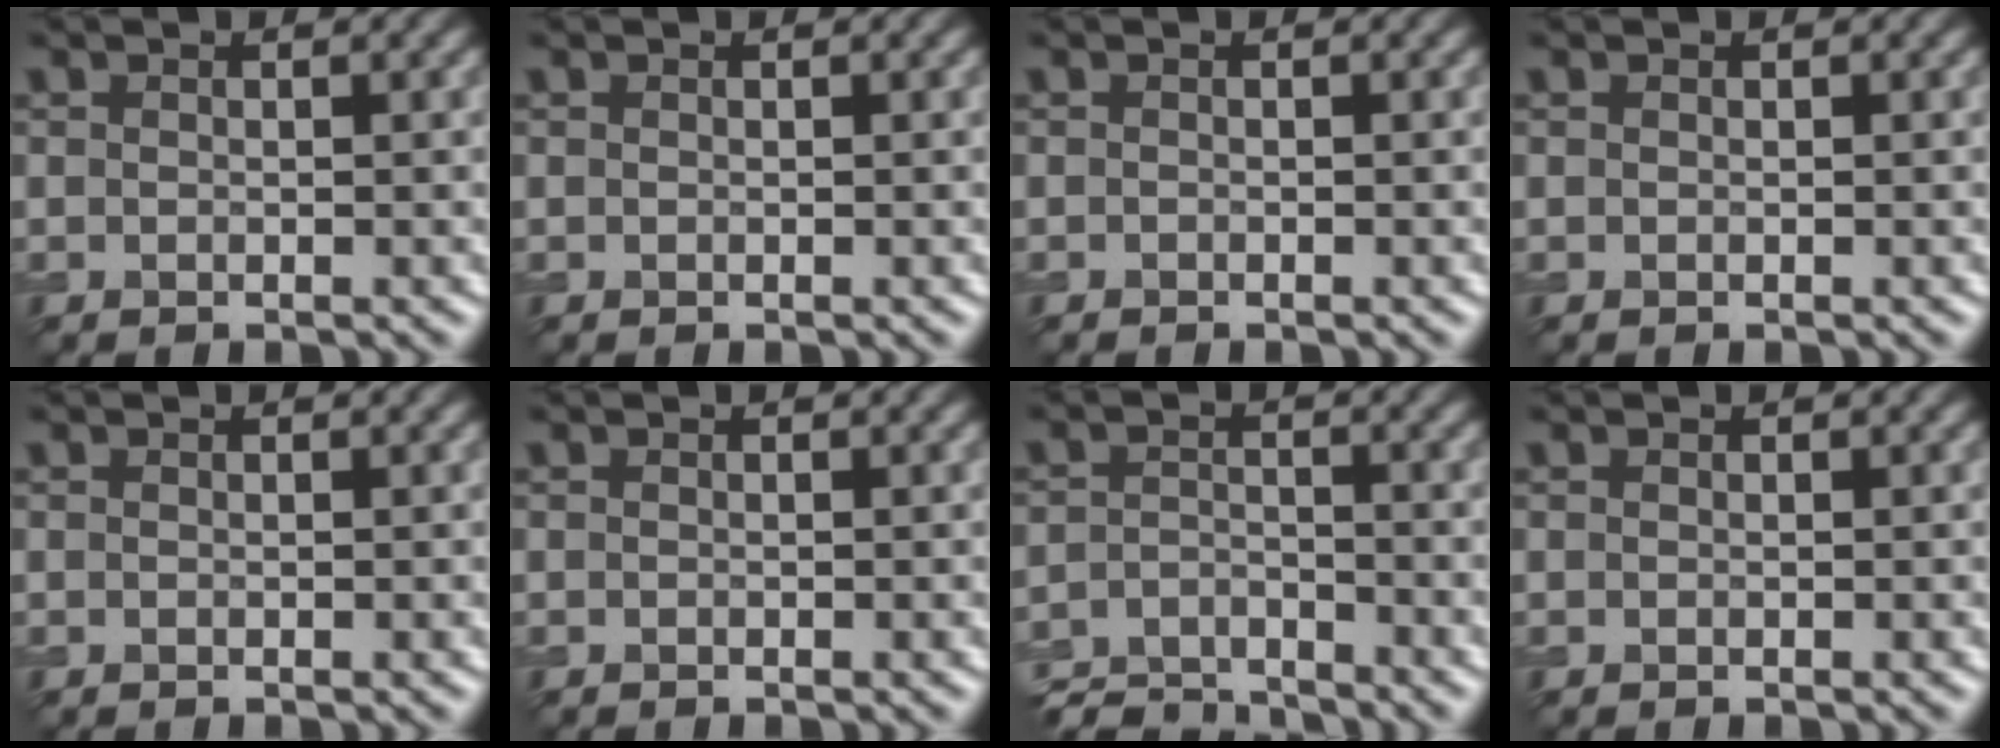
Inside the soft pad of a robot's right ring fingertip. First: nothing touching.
{"total": 0.0}
{"total": 0.0}
{"total": 0.0}
{"total": 0.0}
{"total": 0.0}
{"total": 5.3, "force": [-5.0, 1.2, 1.3], "torque": [-0.024, -0.010, -0.096]}
{"total": 0.0}